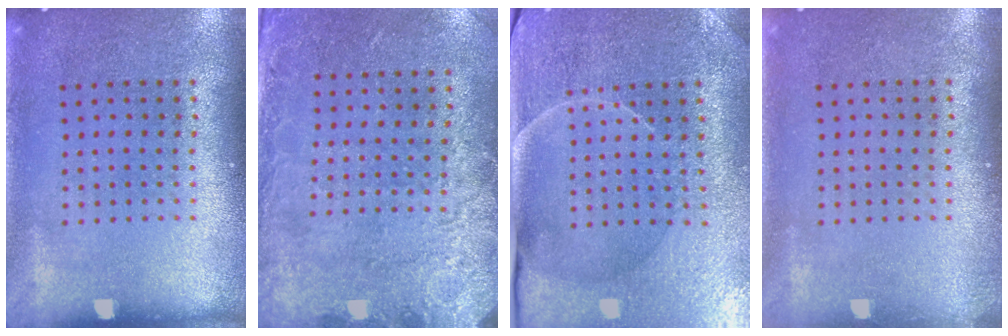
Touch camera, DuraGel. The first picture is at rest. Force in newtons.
{"total": 2.8, "press": 2.0, "slide": 1.9}
{"total": 3.5, "press": 3.5, "slide": 0.5}
{"total": 0.6, "press": 0.6, "slide": 0.1}